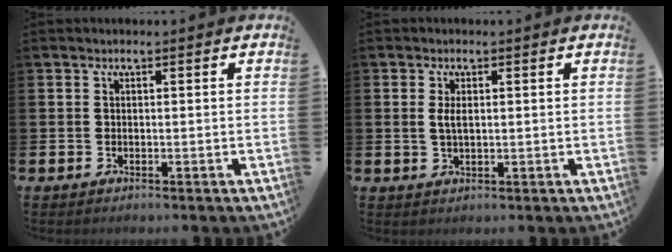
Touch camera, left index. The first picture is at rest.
{"total": 2.0, "force": [0.5, 0.8, 1.8], "torque": [-0.031, 0.001, 0.005]}